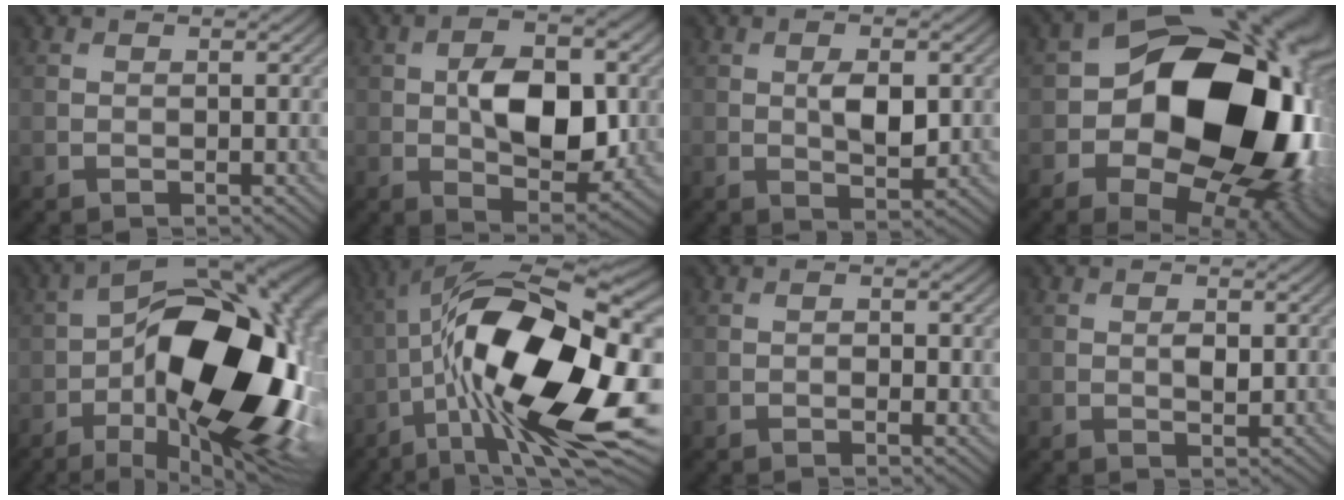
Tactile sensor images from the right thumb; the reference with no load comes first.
{"total": 9.9, "force": [0.4, 5.5, 8.2], "torque": [-0.139, -0.006, 0.007]}
{"total": 4.5, "force": [0.4, 2.1, 4.0], "torque": [-0.074, -0.004, 0.010]}
{"total": 22.1, "force": [-1.4, 15.2, 15.9], "torque": [-0.248, -0.035, 0.007]}
{"total": 22.6, "force": [-4.8, 10.2, 19.6], "torque": [-0.296, -0.006, -0.086]}
{"total": 20.7, "force": [-3.6, 7.5, 18.9], "torque": [-0.345, 0.007, -0.063]}
{"total": 1.4, "force": [-0.2, 0.5, 1.3], "torque": [-0.018, -0.001, -0.004]}
{"total": 1.7, "force": [0.2, 0.8, 1.5], "torque": [-0.026, -0.003, 0.004]}